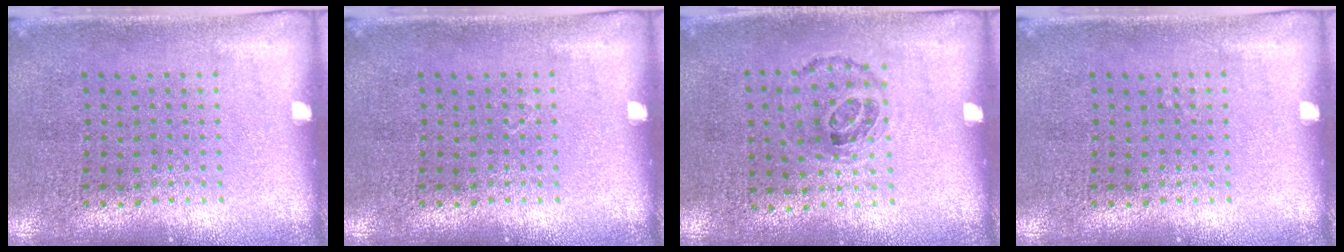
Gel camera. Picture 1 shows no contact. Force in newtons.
{"total": 0.0}
{"total": 1.0, "press": 0.7, "slide": 0.7}
{"total": 0.0}